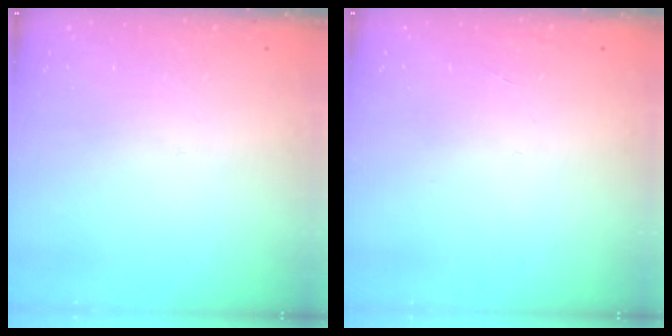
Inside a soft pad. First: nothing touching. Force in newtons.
{"total": 0.0}